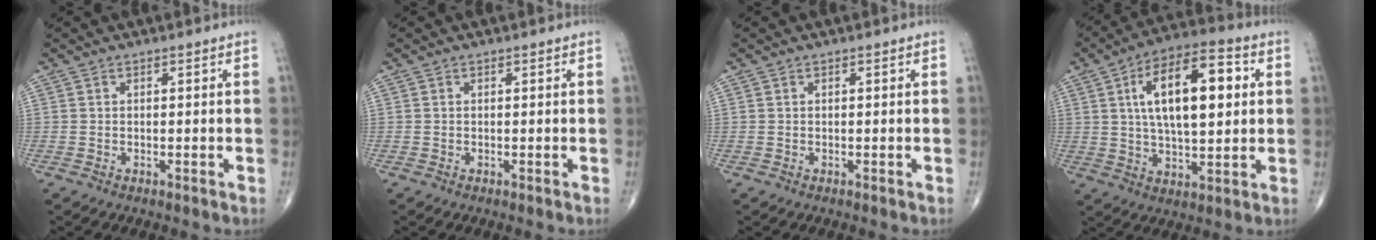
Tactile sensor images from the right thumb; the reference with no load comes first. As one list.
[{"total": 0.0}, {"total": 0.0}, {"total": 17.7, "force": [3.8, 7.8, 15.4], "torque": [-0.237, 0.010, 0.058]}]